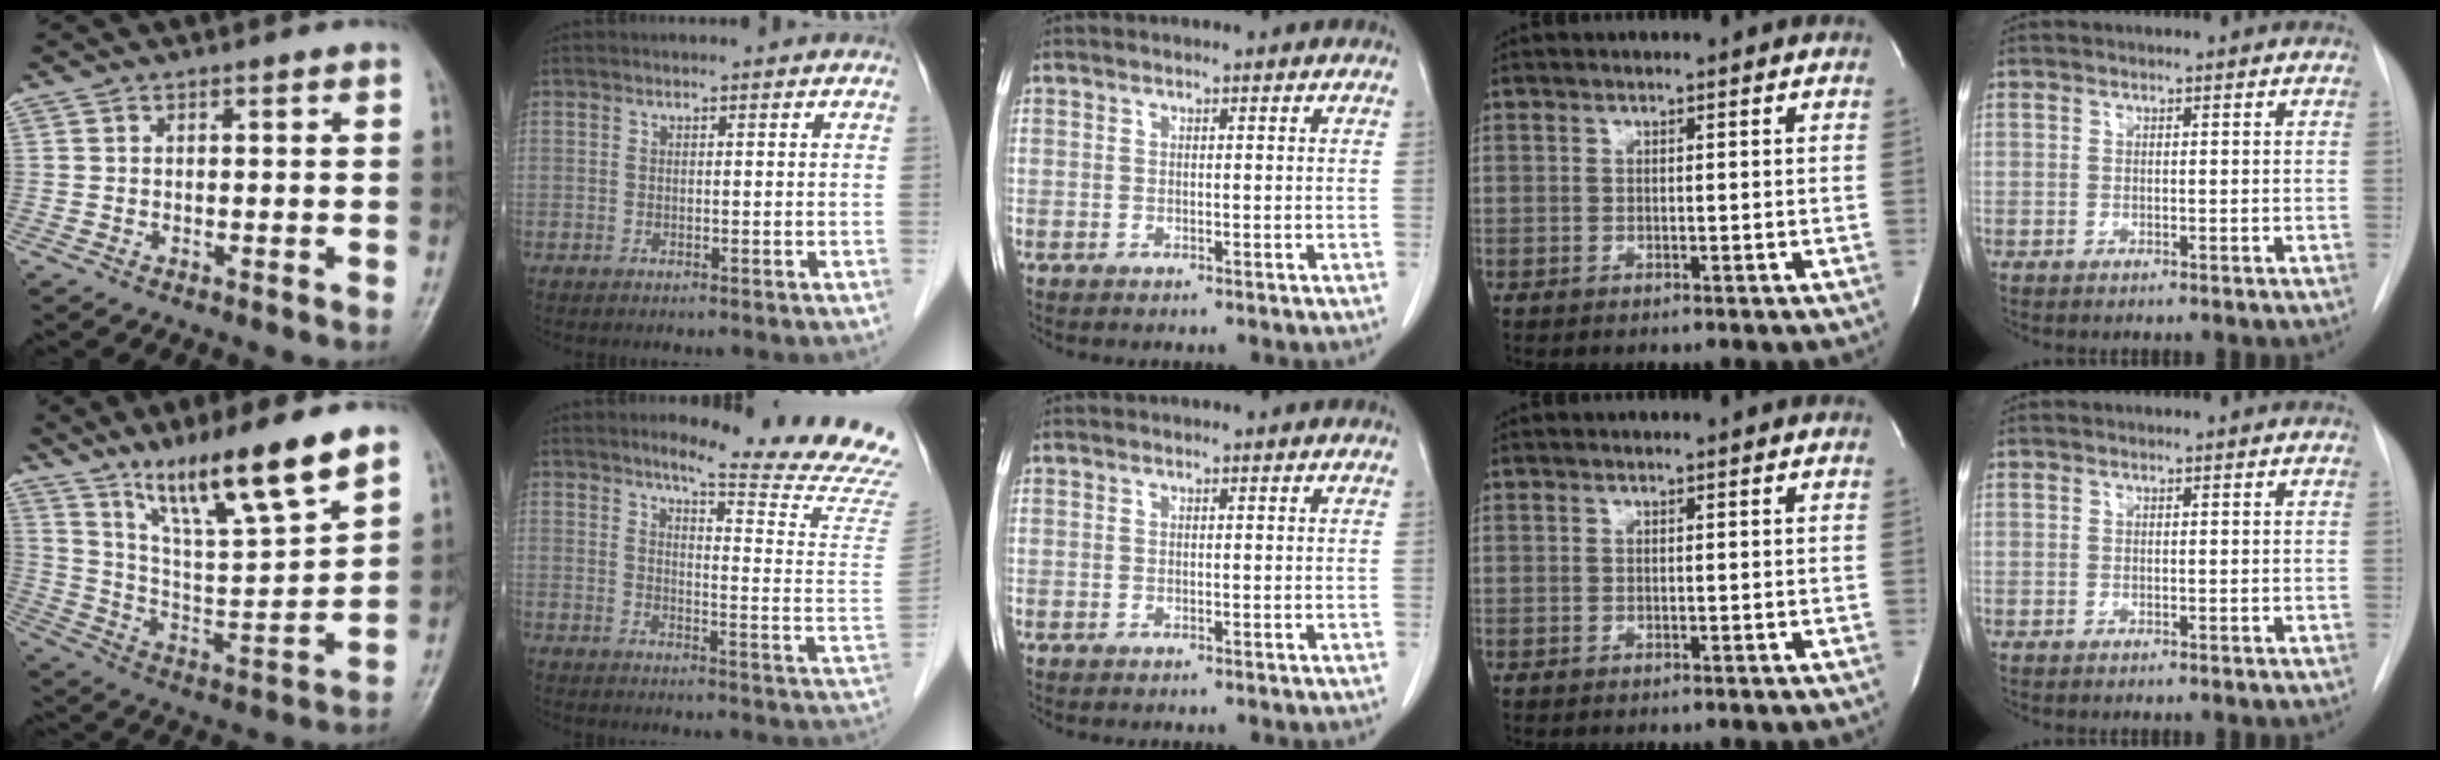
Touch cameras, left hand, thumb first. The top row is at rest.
{"thumb": {"total": 17.5, "force": [12.3, 2.2, 12.3], "torque": [-0.193, -0.067, 0.223]}, "index": {"total": 17.3, "force": [15.9, -1.8, 6.5], "torque": [-0.099, -0.123, 0.181]}}